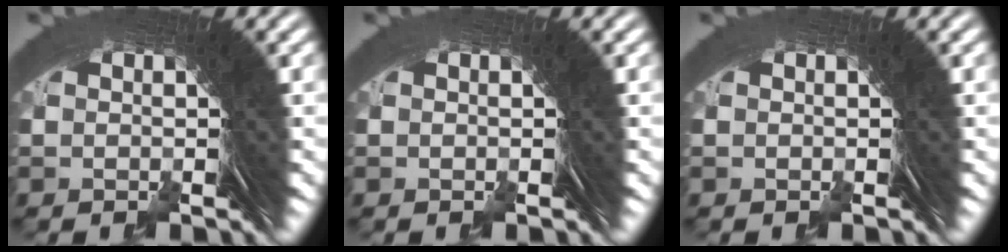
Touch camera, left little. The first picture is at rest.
{"total": 0.0}
{"total": 0.0}